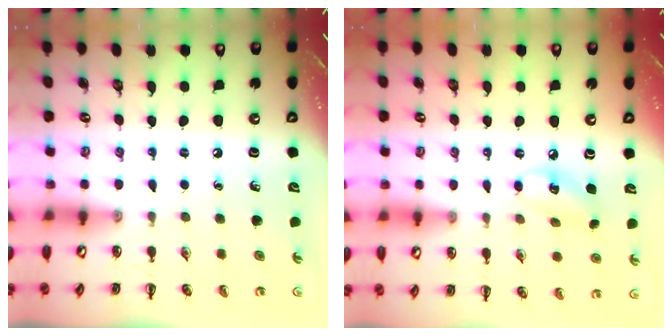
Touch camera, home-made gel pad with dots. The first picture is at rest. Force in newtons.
{"total": 6.5, "press": 6.4, "slide": 0.7}